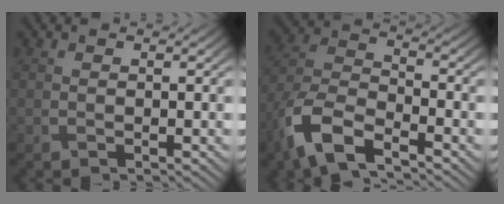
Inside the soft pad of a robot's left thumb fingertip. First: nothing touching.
{"total": 9.7, "force": [-6.3, 3.8, 6.3], "torque": [-0.142, -0.015, -0.141]}